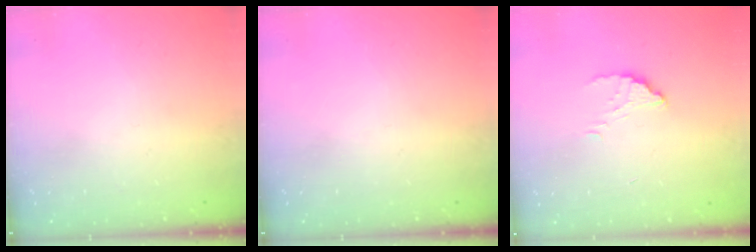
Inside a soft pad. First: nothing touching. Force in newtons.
{"total": 0.0}
{"total": 2.5, "press": 2.5, "slide": 0.1}